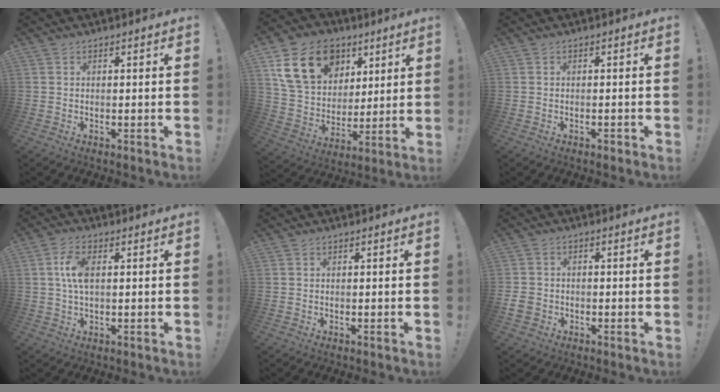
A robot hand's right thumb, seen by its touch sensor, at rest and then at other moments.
{"total": 20.1, "force": [9.2, 15.0, 9.6], "torque": [-0.161, -0.029, 0.193]}
{"total": 1.2, "force": [-1.0, 0.4, 0.6], "torque": [-0.010, 0.004, -0.016]}
{"total": 7.0, "force": [1.0, 3.4, 6.0], "torque": [-0.115, 0.000, 0.013]}
{"total": 0.0}
{"total": 4.1, "force": [-1.6, 3.3, 1.9], "torque": [-0.045, 0.003, -0.032]}